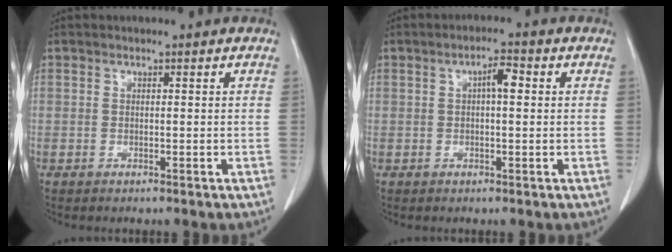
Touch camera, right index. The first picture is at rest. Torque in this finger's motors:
{"motor_torque": [0.21, 0.19, 0.06, 0.04]}